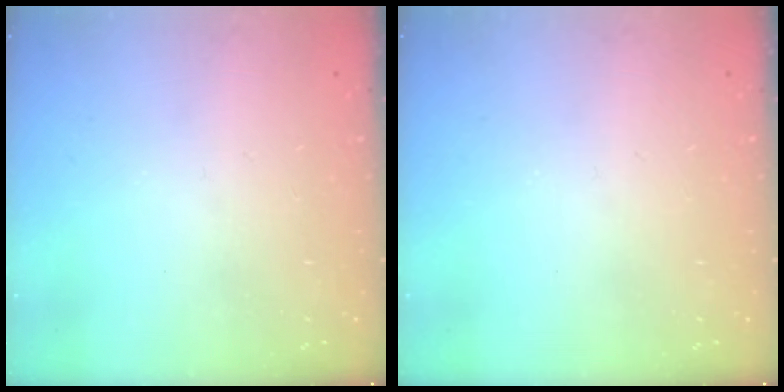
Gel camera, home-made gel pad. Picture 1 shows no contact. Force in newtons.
{"total": 0.0}